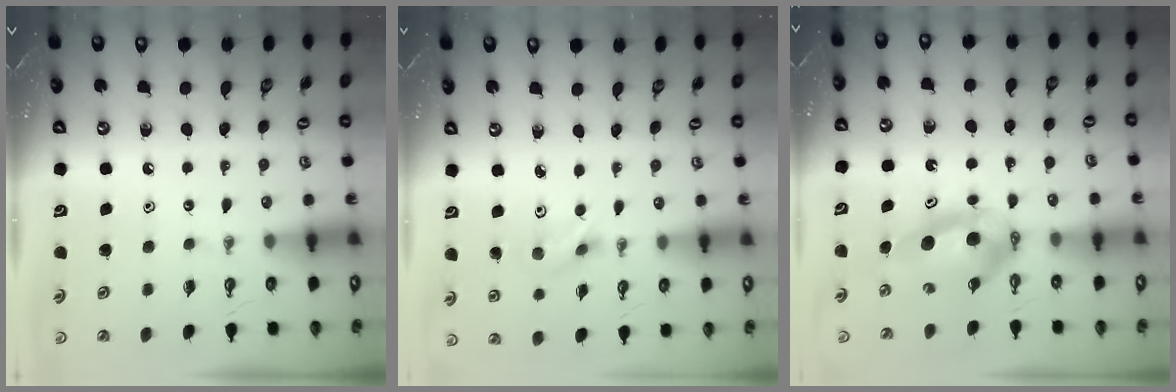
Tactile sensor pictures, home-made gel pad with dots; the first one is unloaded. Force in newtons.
{"total": 3.4, "press": 3.3, "slide": 0.9}
{"total": 5.8, "press": 5.6, "slide": 1.4}